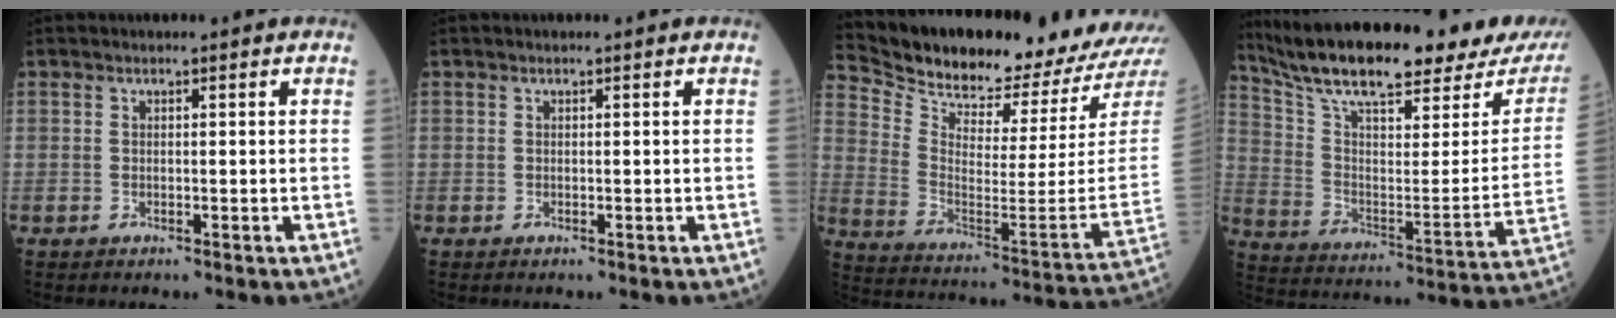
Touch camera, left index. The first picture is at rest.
{"total": 0.0}
{"total": 22.3, "force": [21.3, 1.0, 6.6], "torque": [-0.142, -0.096, 0.311]}
{"total": 27.2, "force": [22.6, 4.3, 14.5], "torque": [-0.246, -0.036, 0.326]}